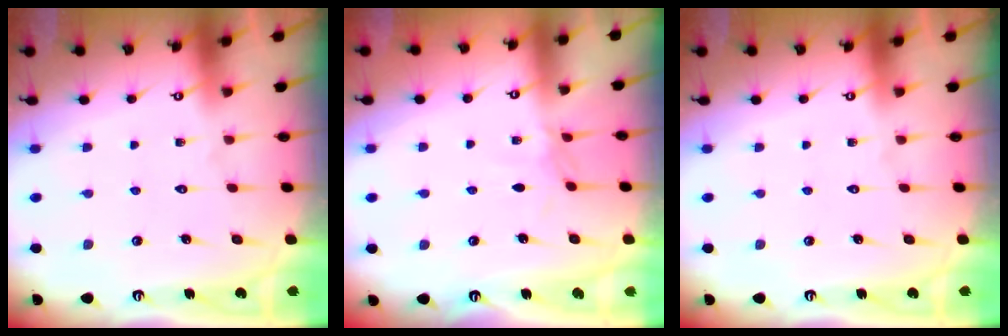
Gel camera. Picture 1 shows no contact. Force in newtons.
{"total": 2.6, "press": 2.5, "slide": 0.5}
{"total": 0.0}